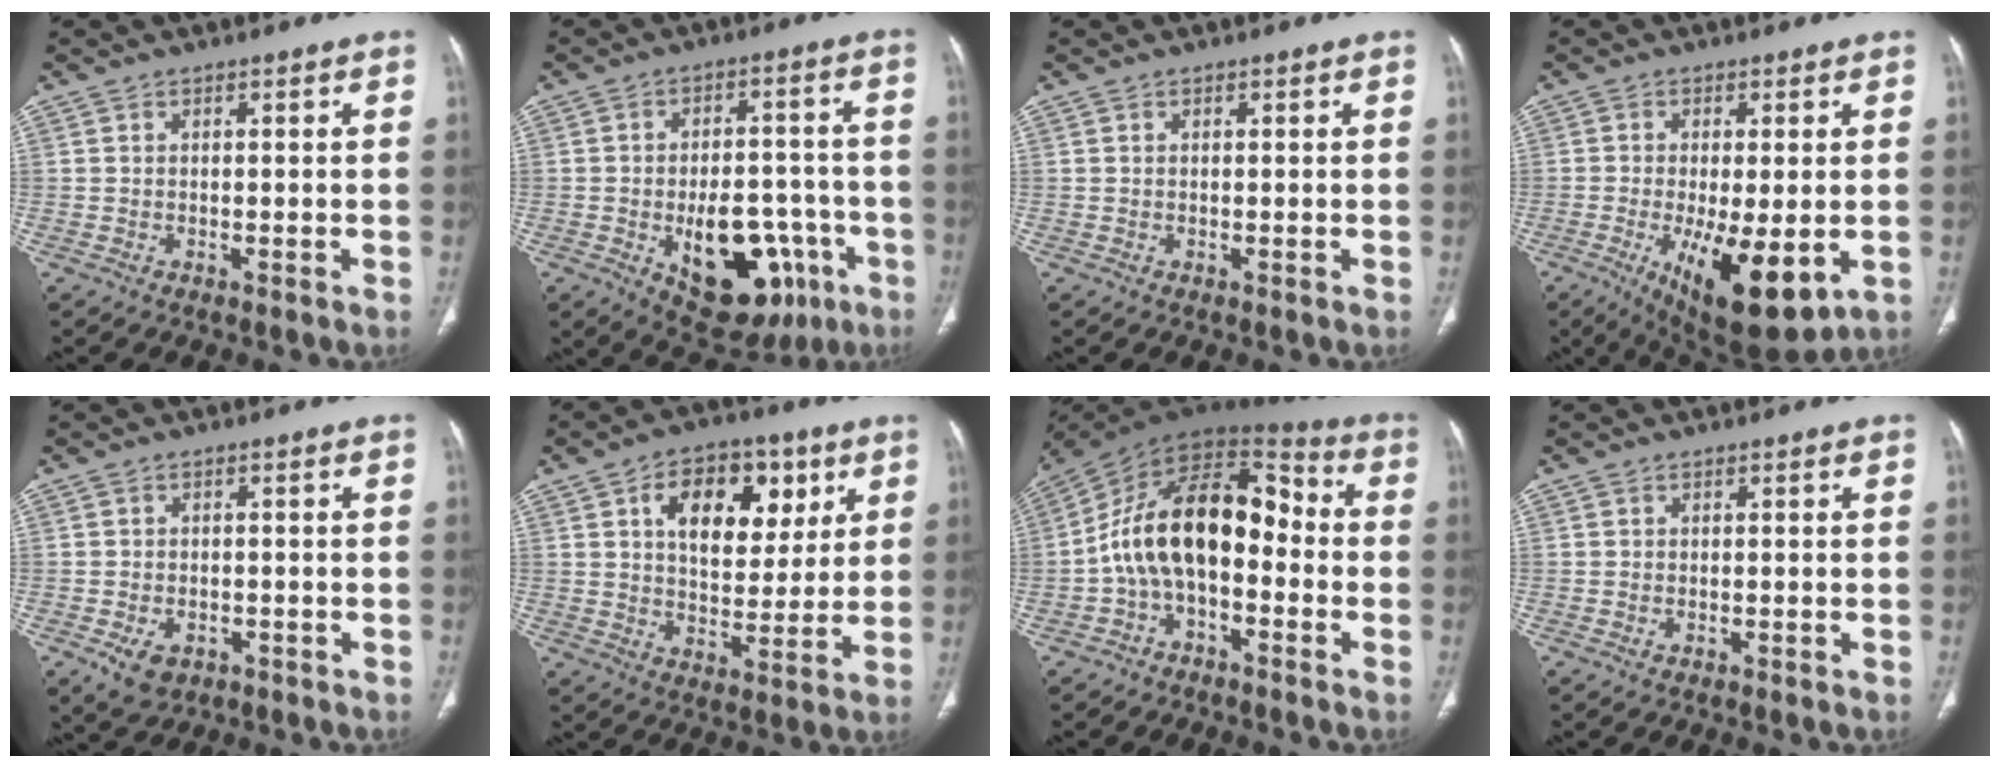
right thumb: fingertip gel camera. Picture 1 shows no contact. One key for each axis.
{"total": 18.5, "fx": -6.7, "fy": 10.6, "fz": 13.6, "tx": -0.156, "ty": 0.032, "tz": -0.074}
{"total": 0.0}
{"total": 14.8, "fx": -4.1, "fy": 5.4, "fz": 13.1, "tx": -0.201, "ty": -0.022, "tz": -0.046}
{"total": 5.4, "fx": -2.5, "fy": 3.7, "fz": 3.0, "tx": -0.050, "ty": 0.007, "tz": -0.030}
{"total": 15.7, "fx": 5.7, "fy": 9.7, "fz": 11.0, "tx": -0.122, "ty": -0.010, "tz": 0.094}
{"total": 17.5, "fx": -2.4, "fy": 10.1, "fz": 14.1, "tx": -0.219, "ty": 0.073, "tz": -0.053}
{"total": 0.6, "fx": -0.3, "fy": 0.4, "fz": 0.4, "tx": -0.012, "ty": 0.006, "tz": -0.001}